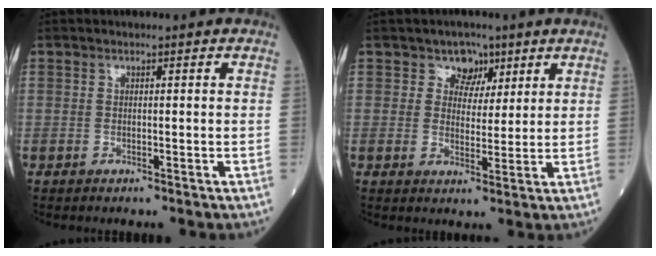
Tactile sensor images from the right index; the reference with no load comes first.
{"total": 4.1, "force": [2.3, 3.2, 1.1], "torque": [-0.007, 0.004, 0.035]}